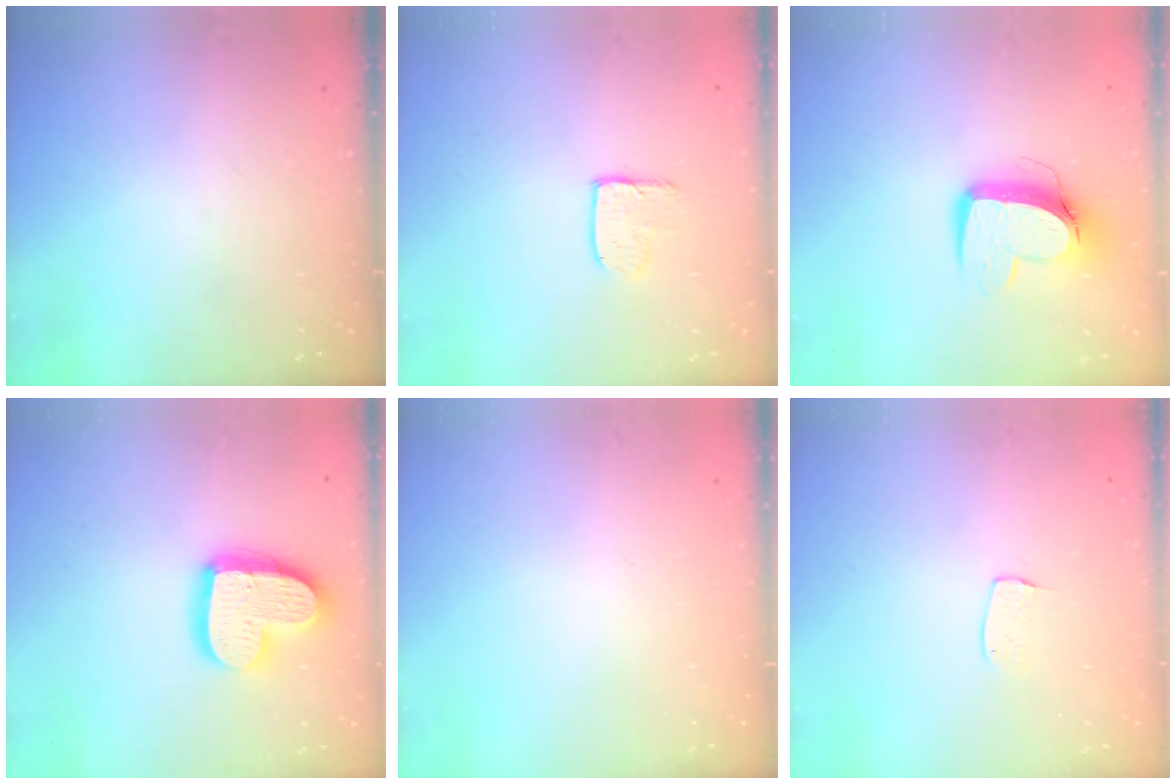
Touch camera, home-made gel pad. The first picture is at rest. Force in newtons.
{"total": 4.1, "press": 4.1, "slide": 0.3}
{"total": 10.8, "press": 10.7, "slide": 1.1}
{"total": 17.2, "press": 17.1, "slide": 1.4}
{"total": 0.0}
{"total": 5.3, "press": 5.3, "slide": 0.3}